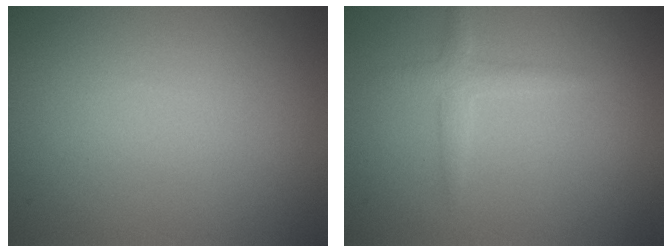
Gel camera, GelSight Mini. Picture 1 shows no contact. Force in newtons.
{"total": 1.7, "press": 1.7, "slide": 0.1}